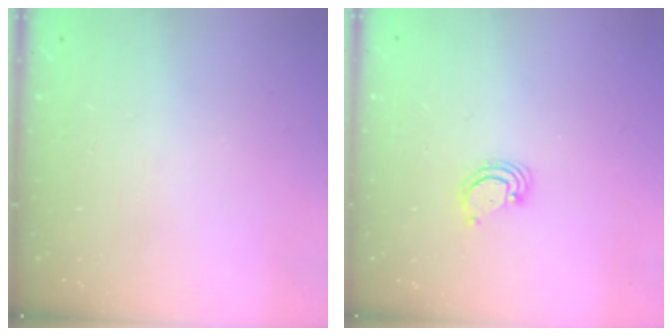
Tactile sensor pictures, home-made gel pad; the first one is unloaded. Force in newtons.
{"total": 2.8, "press": 2.8, "slide": 0.3}